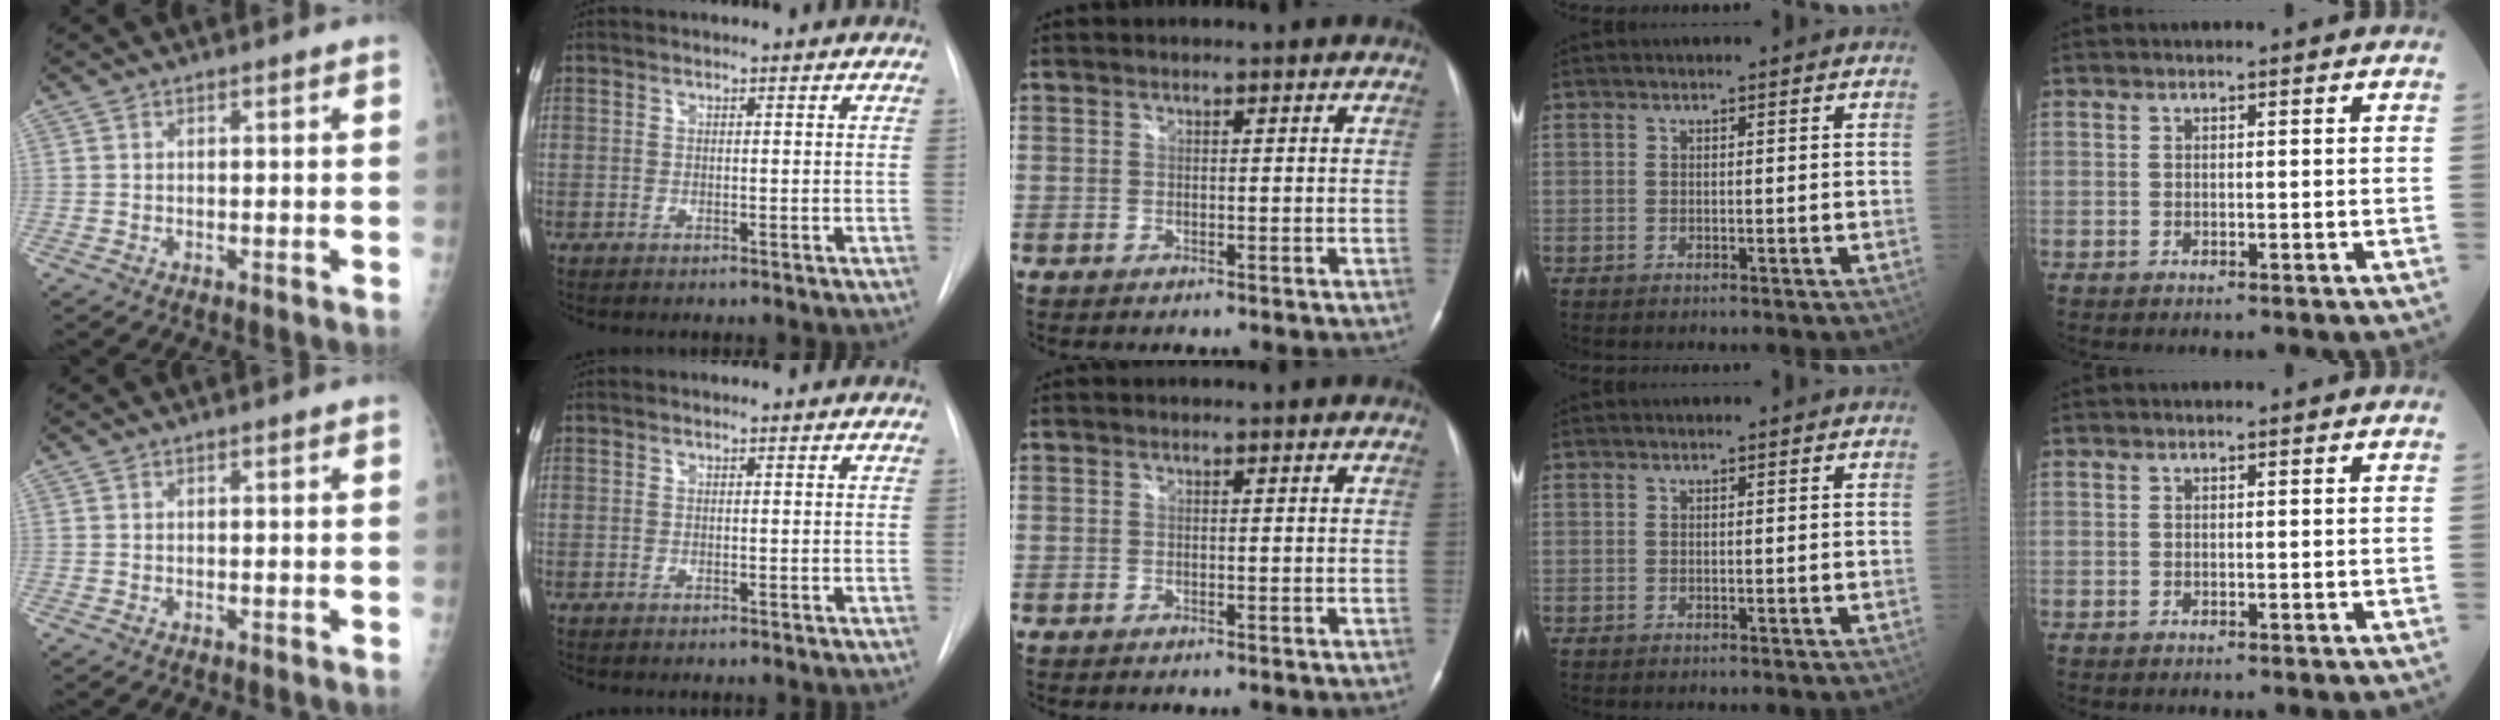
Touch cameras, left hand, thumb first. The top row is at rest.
{}